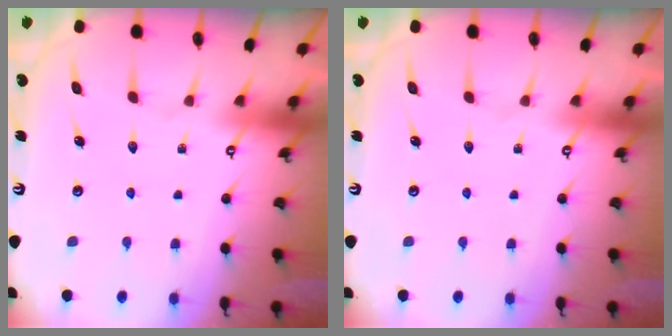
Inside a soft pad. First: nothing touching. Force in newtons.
{"total": 0.0}